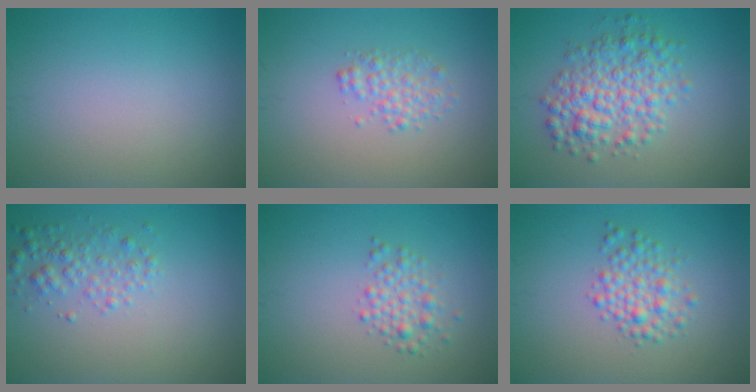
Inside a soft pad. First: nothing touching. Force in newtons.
{"total": 2.0, "press": 2.0, "slide": 0.1}
{"total": 5.2, "press": 5.2, "slide": 0.0}
{"total": 2.3, "press": 2.3, "slide": 0.0}
{"total": 2.2, "press": 2.2, "slide": 0.1}
{"total": 2.9, "press": 2.9, "slide": 0.0}